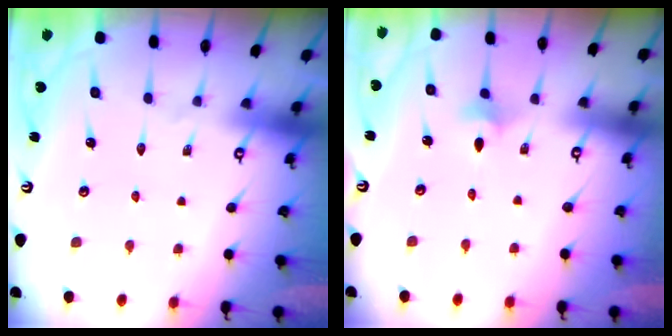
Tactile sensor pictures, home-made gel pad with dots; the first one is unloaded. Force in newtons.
{"total": 3.3, "press": 3.2, "slide": 0.8}